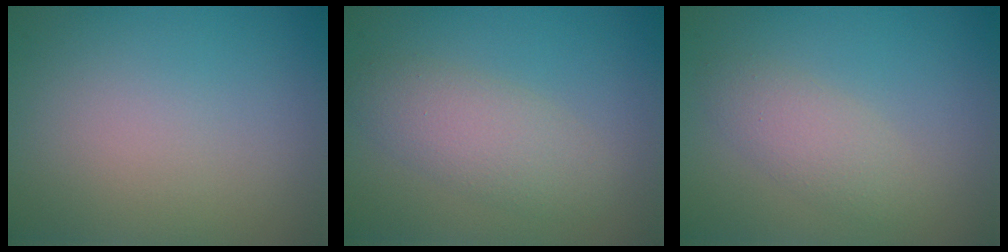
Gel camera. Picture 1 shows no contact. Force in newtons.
{"total": 3.4, "press": 3.4, "slide": 0.2}
{"total": 2.4, "press": 2.4, "slide": 0.1}